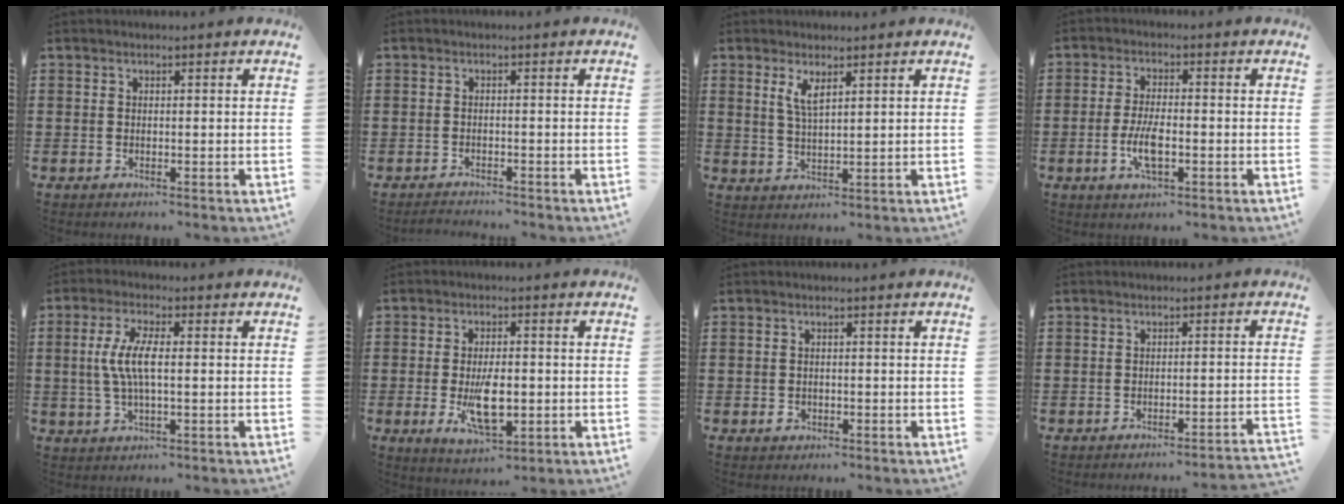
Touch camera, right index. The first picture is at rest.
{"total": 1.5, "force": [-1.5, 0.1, -0.2], "torque": [-0.001, 0.004, -0.034]}
{"total": 3.3, "force": [1.8, 1.0, 2.6], "torque": [-0.055, 0.004, 0.032]}
{"total": 5.2, "force": [-1.5, 1.8, 4.6], "torque": [-0.107, -0.004, -0.033]}
{"total": 6.2, "force": [0.0, 1.9, 5.9], "torque": [-0.130, -0.003, -0.010]}
{"total": 7.6, "force": [-1.3, 3.3, 6.7], "torque": [-0.123, -0.007, -0.024]}
{"total": 1.2, "force": [-0.4, 1.0, 0.6], "torque": [-0.014, 0.003, -0.009]}
{"total": 2.0, "force": [-1.8, -0.2, 0.8], "torque": [-0.016, -0.001, -0.038]}